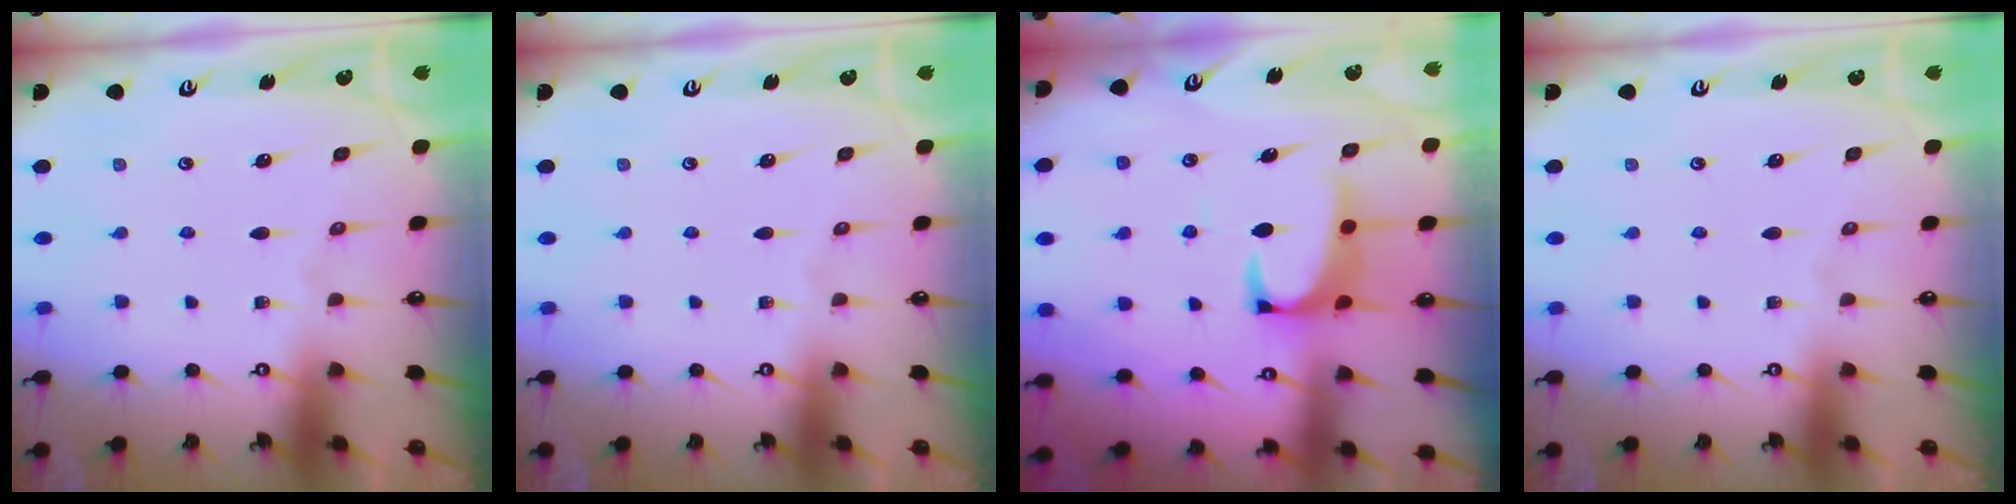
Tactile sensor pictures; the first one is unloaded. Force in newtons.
{"total": 0.0}
{"total": 2.4, "press": 2.2, "slide": 0.9}
{"total": 0.0}